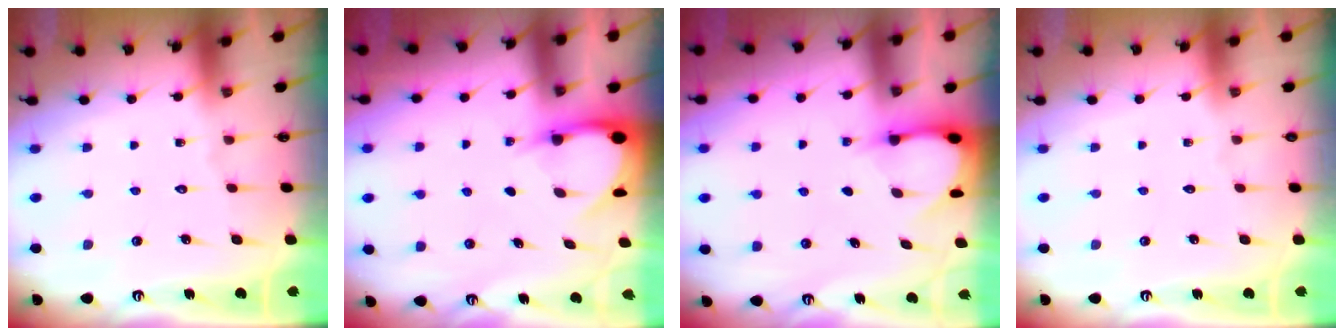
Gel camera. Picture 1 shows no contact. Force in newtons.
{"total": 4.2, "press": 4.2, "slide": 0.3}
{"total": 3.3, "press": 3.3, "slide": 0.3}
{"total": 0.0}